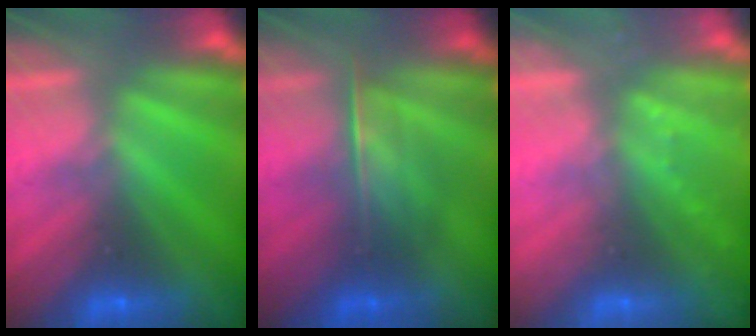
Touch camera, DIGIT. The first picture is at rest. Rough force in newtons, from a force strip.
{"total": 2.1}
{"total": 2.3}